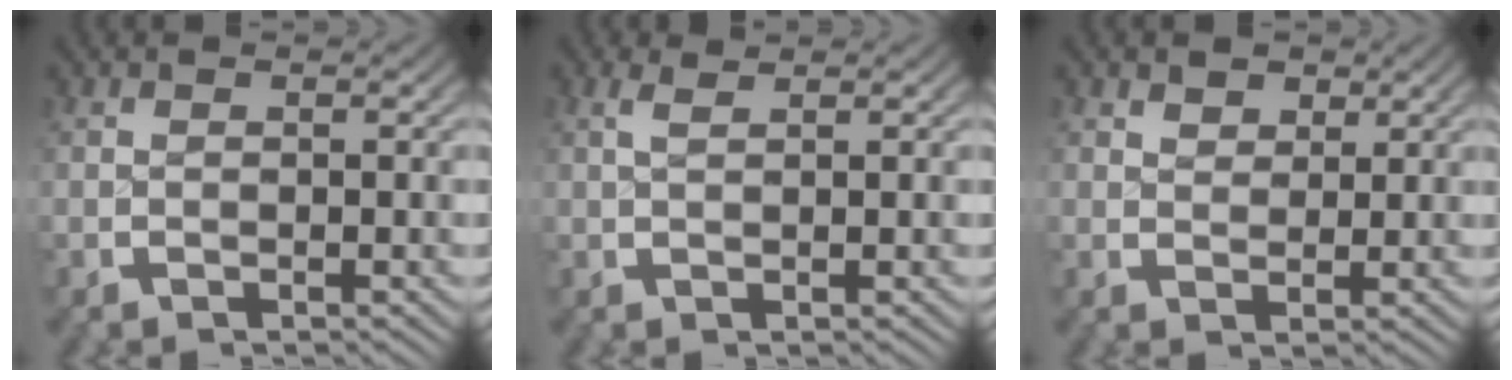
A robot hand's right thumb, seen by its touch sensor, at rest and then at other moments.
{"total": 1.1, "force": [0.9, 0.1, 0.6], "torque": [-0.007, 0.004, 0.019]}
{"total": 2.2, "force": [1.5, 1.4, 0.8], "torque": [-0.001, -0.007, 0.028]}